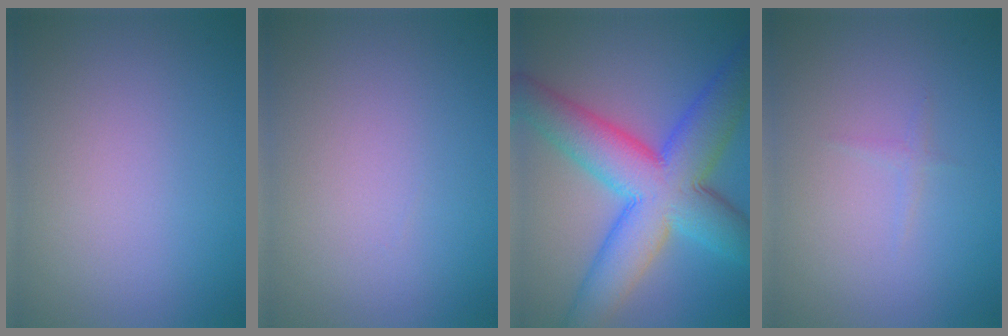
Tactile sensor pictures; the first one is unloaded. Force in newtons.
{"total": 0.0}
{"total": 12.0, "press": 12.0, "slide": 0.2}
{"total": 1.0, "press": 0.9, "slide": 0.2}